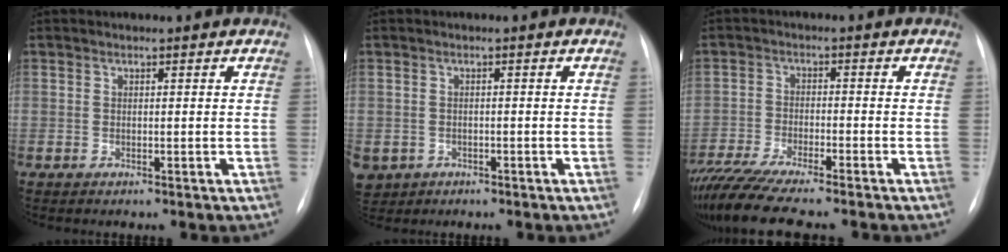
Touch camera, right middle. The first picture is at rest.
{"total": 5.4, "force": [-2.6, 4.5, 1.3], "torque": [-0.032, 0.003, -0.037]}
{"total": 12.3, "force": [-10.4, 1.0, 6.5], "torque": [-0.114, -0.024, -0.172]}